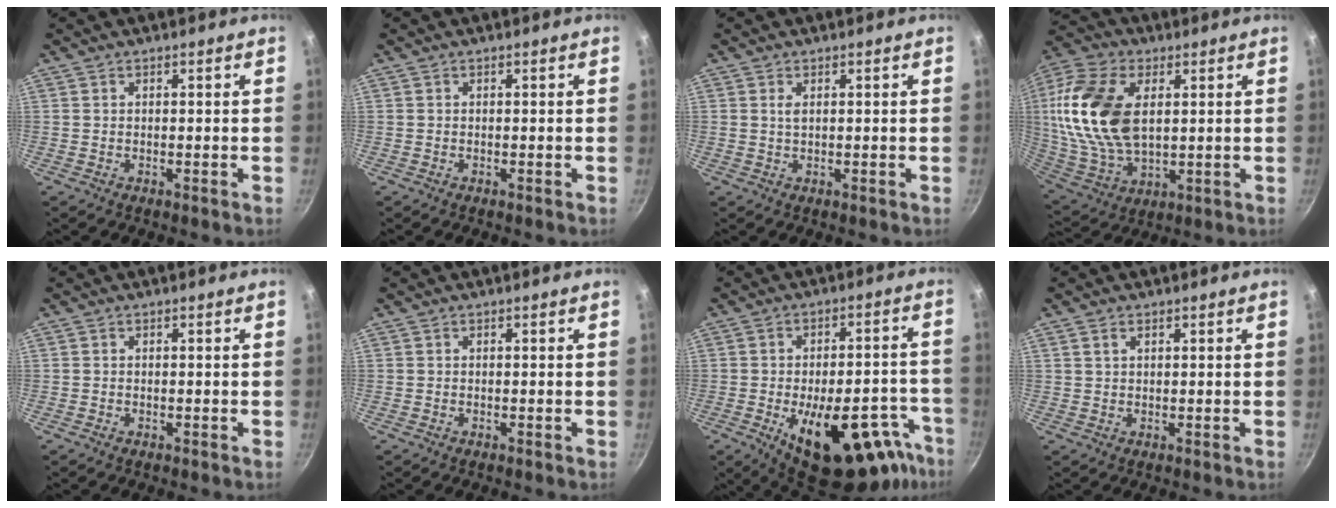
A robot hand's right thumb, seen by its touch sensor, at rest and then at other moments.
{"total": 0.0}
{"total": 1.0, "force": [0.3, 0.4, 0.9], "torque": [-0.016, -0.003, 0.006]}
{"total": 21.0, "force": [4.0, 12.6, 16.3], "torque": [-0.325, -0.010, 0.078]}
{"total": 0.0}
{"total": 0.0}
{"total": 23.9, "force": [-11.3, 11.2, 17.8], "torque": [-0.185, 0.031, -0.143]}
{"total": 1.6, "force": [0.9, 0.9, 0.9], "torque": [-0.013, -0.001, 0.016]}